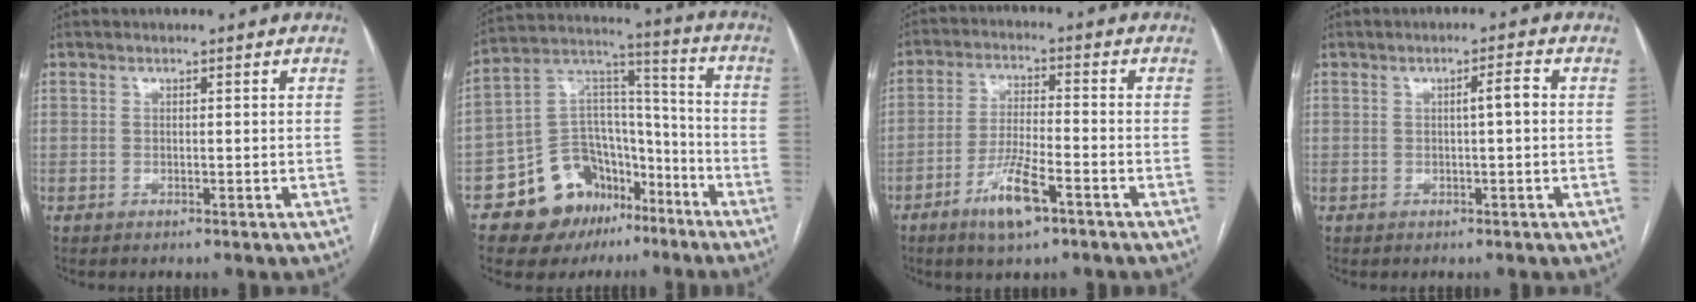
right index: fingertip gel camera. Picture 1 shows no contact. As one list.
[{"total": 15.3, "force": [-9.4, 10.5, 6.0], "torque": [-0.084, 0.081, -0.147]}, {"total": 8.0, "force": [-4.6, 1.4, 6.4], "torque": [-0.127, -0.007, -0.083]}, {"total": 2.4, "force": [0.1, 0.1, 2.4], "torque": [-0.035, 0.005, 0.002]}]